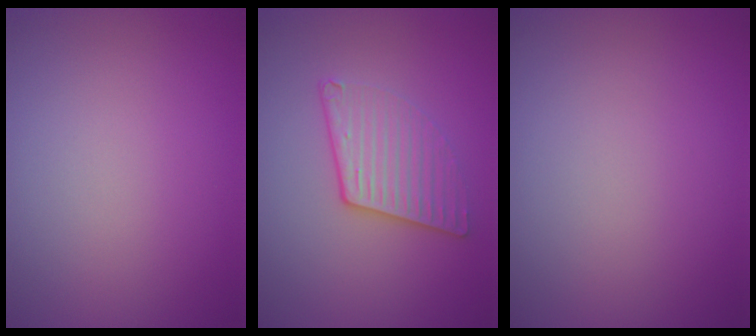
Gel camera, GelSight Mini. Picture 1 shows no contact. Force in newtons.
{"total": 2.8, "press": 2.3, "slide": 1.6}
{"total": 0.0}